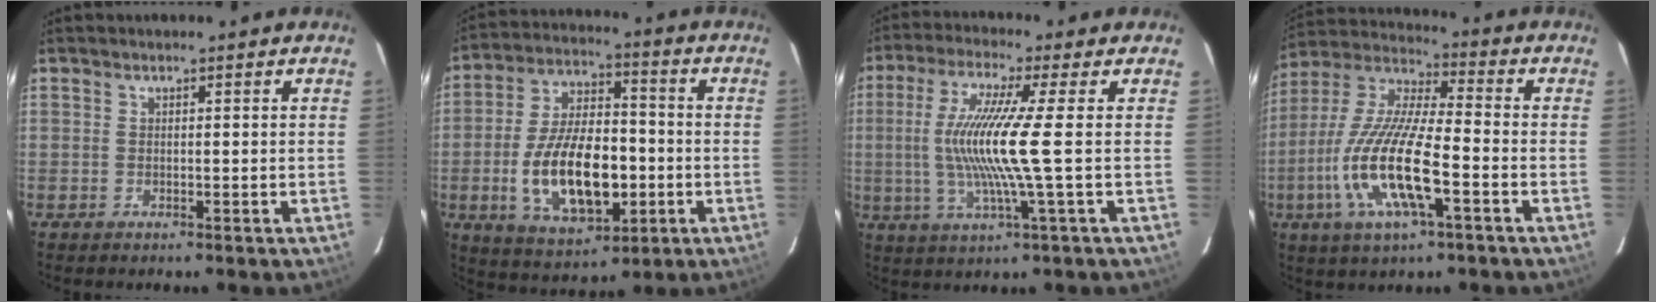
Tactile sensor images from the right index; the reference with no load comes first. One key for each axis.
{"total": 18.0, "fx": -4.1, "fy": 9.0, "fz": 15.1, "tx": -0.296, "ty": 0.003, "tz": -0.054}
{"total": 12.1, "fx": -0.4, "fy": -1.5, "fz": 12.0, "tx": -0.236, "ty": -0.009, "tz": -0.004}
{"total": 17.7, "fx": -6.0, "fy": 4.2, "fz": 16.1, "tx": -0.337, "ty": -0.015, "tz": -0.121}